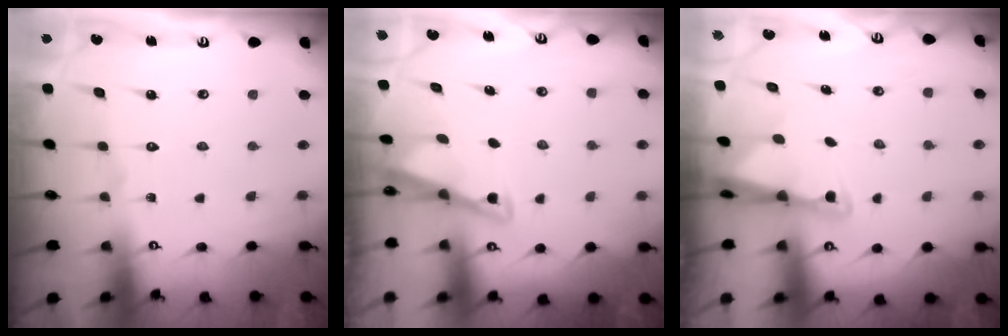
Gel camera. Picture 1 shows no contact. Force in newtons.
{"total": 3.0, "press": 2.9, "slide": 0.3}
{"total": 2.6, "press": 2.6, "slide": 0.5}